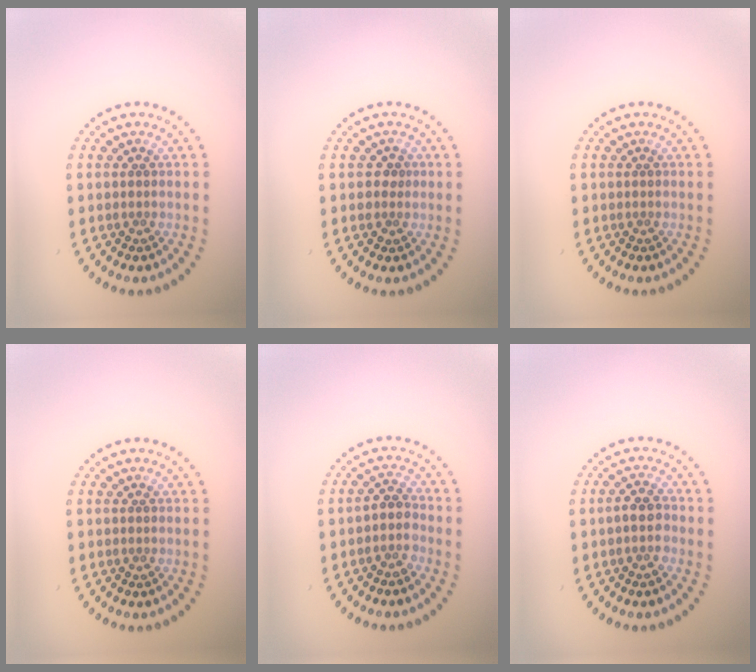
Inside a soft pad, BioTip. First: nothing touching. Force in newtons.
{"total": 1.1, "press": 1.1, "slide": 0.4}
{"total": 0.0}
{"total": 0.0}
{"total": 1.9, "press": 1.6, "slide": 1.1}
{"total": 1.9, "press": 1.8, "slide": 0.6}